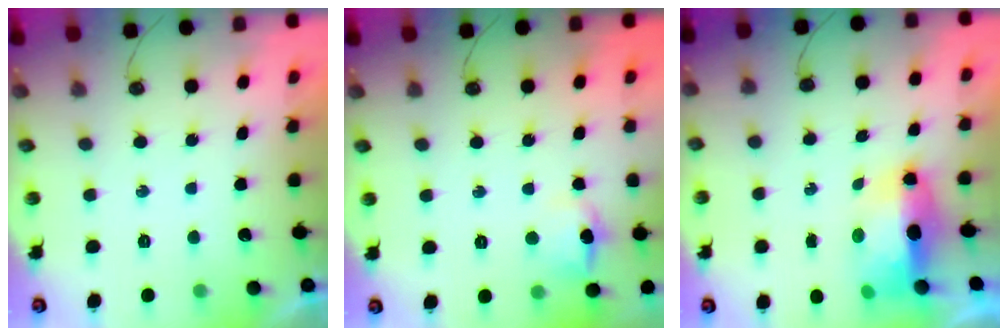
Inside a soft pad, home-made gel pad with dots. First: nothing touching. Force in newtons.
{"total": 8.5, "press": 8.4, "slide": 1.2}
{"total": 9.4, "press": 9.2, "slide": 2.2}